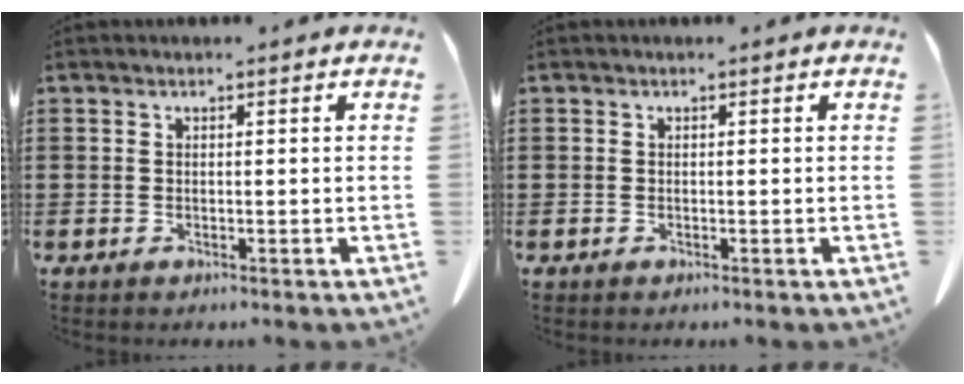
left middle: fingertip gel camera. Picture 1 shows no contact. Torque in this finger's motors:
{"motor_torque": [-0.19, 0.25, -0.01, -0.01]}